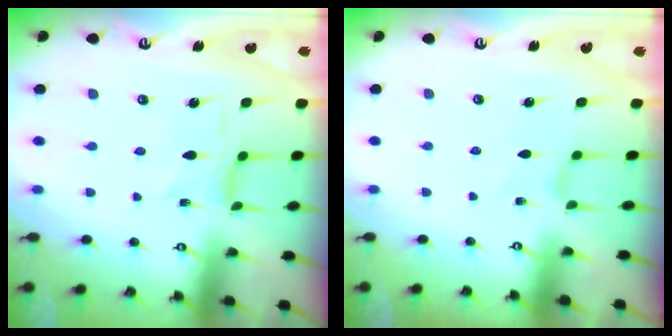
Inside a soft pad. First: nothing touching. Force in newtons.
{"total": 0.0}